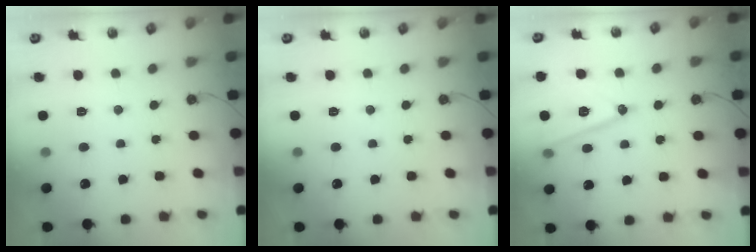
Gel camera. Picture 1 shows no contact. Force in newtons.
{"total": 0.0}
{"total": 14.2, "press": 13.8, "slide": 3.3}